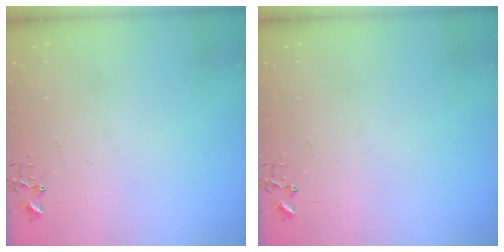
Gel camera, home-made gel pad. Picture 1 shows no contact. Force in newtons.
{"total": 0.0}